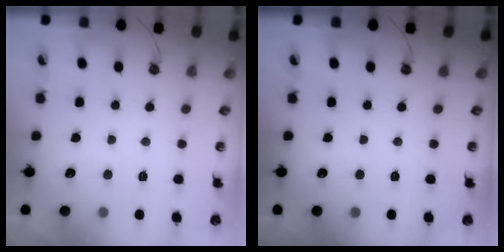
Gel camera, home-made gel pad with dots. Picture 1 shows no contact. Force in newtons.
{"total": 0.0}